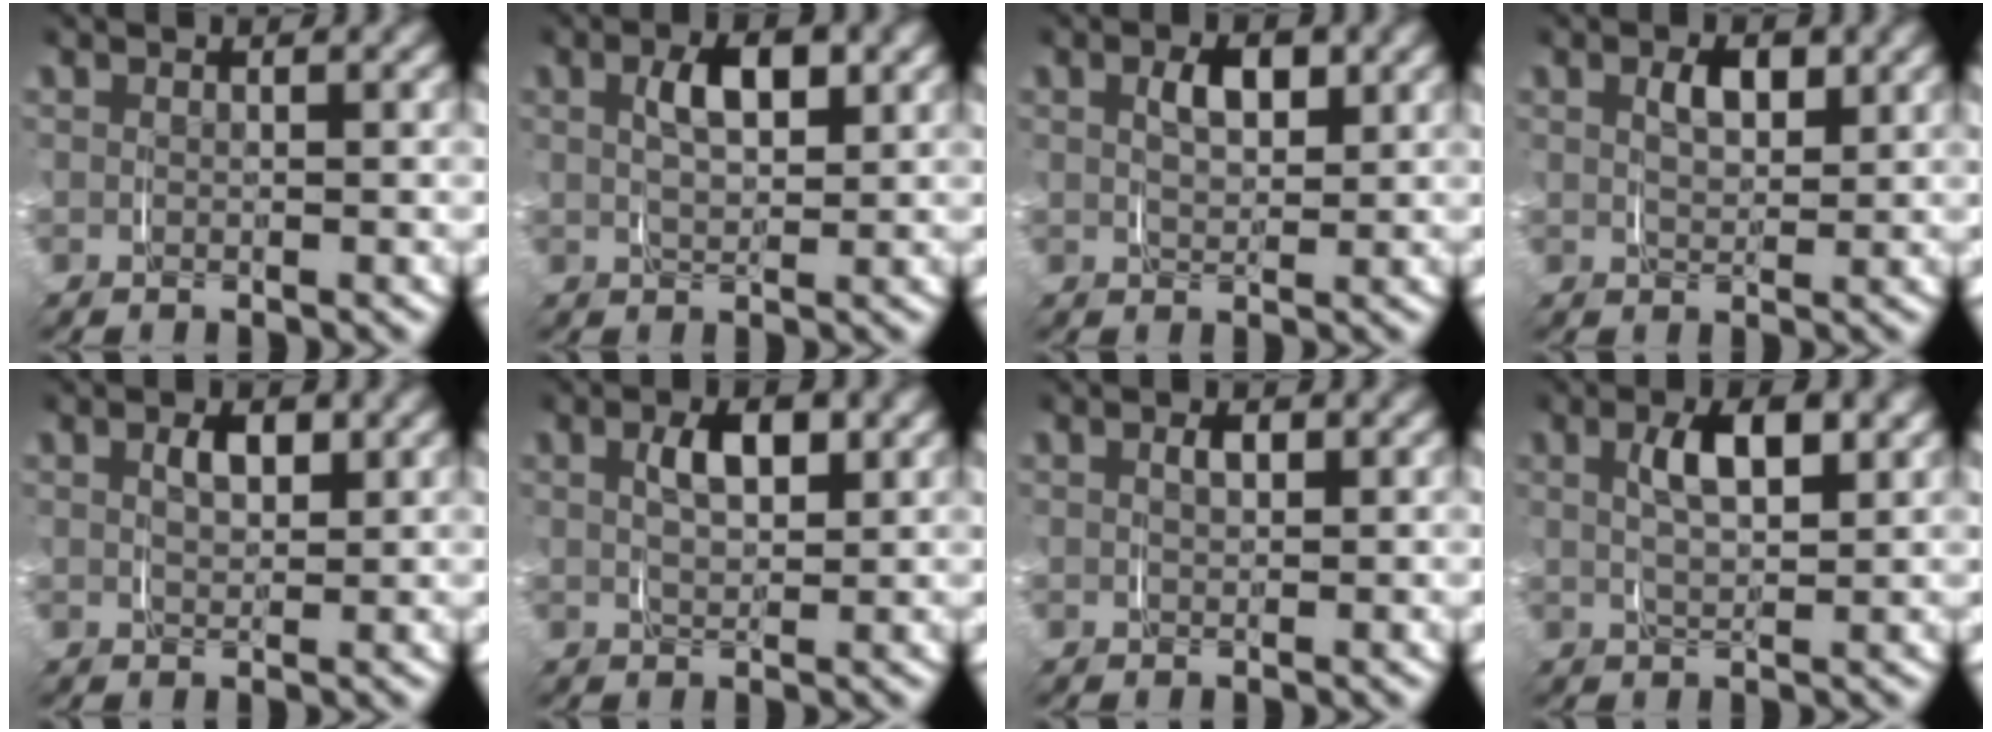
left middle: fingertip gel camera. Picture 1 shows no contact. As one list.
[{"total": 3.4, "force": [0.6, 1.6, 2.9], "torque": [-0.053, -0.008, 0.014]}, {"total": 2.5, "force": [0.5, 1.4, 2.0], "torque": [-0.036, -0.009, 0.012]}, {"total": 2.2, "force": [0.5, 1.2, 1.8], "torque": [-0.031, -0.010, 0.013]}, {"total": 1.9, "force": [0.4, 1.0, 1.5], "torque": [-0.026, -0.008, 0.011]}, {"total": 3.0, "force": [0.6, 1.5, 2.6], "torque": [-0.047, -0.008, 0.013]}, {"total": 1.1, "force": [0.1, 0.6, 0.9], "torque": [-0.016, -0.003, 0.003]}, {"total": 3.7, "force": [0.7, 1.6, 3.3], "torque": [-0.064, -0.005, 0.016]}]